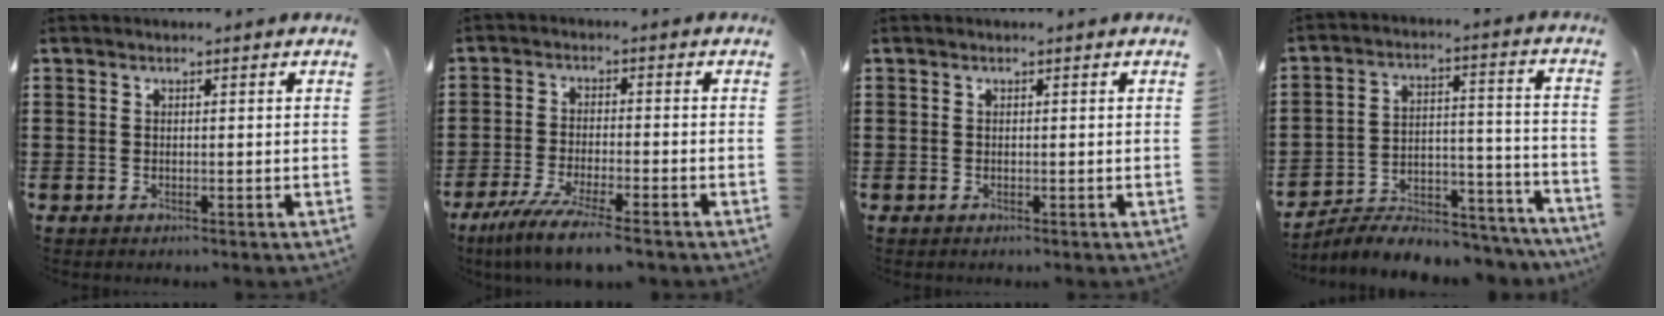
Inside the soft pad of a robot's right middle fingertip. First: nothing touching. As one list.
[{"total": 5.8, "force": [-4.8, -0.2, 3.2], "torque": [-0.070, -0.018, -0.093]}, {"total": 0.0}, {"total": 6.1, "force": [-5.9, 1.1, 1.0], "torque": [-0.012, 0.016, -0.114]}]